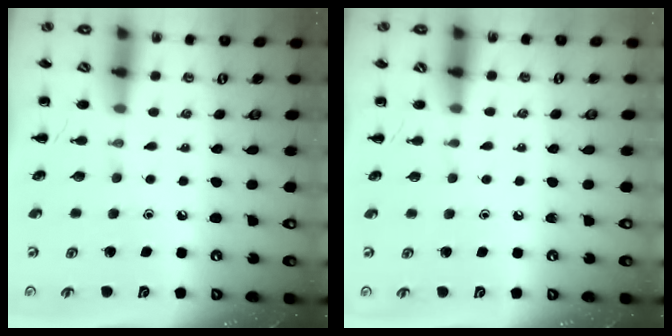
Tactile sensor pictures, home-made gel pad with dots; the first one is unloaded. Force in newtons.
{"total": 0.0}